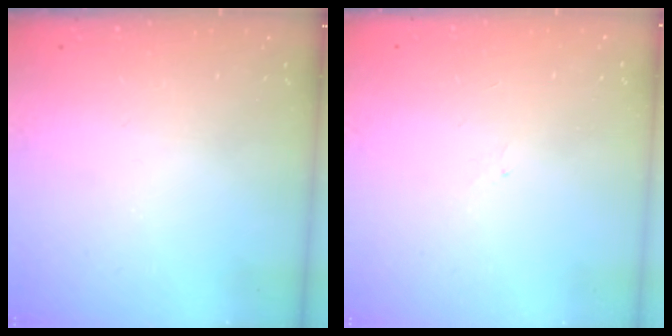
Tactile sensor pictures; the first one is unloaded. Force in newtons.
{"total": 1.3, "press": 1.2, "slide": 0.5}